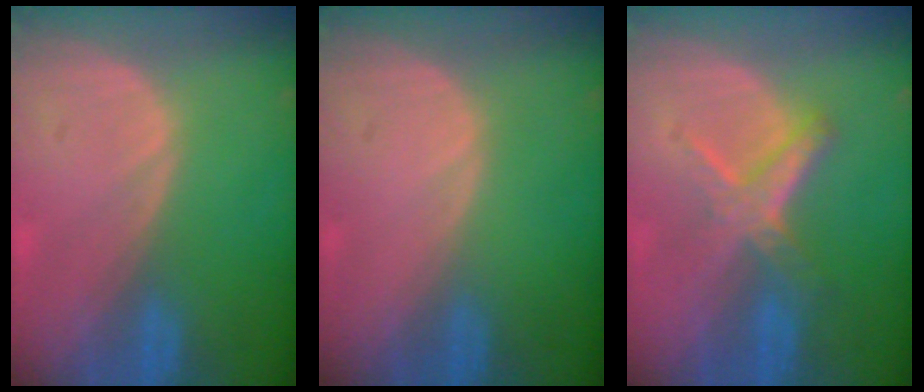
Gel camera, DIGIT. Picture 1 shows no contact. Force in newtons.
{"total": 0.0}
{"total": 5.7, "press": 5.4, "slide": 1.7}